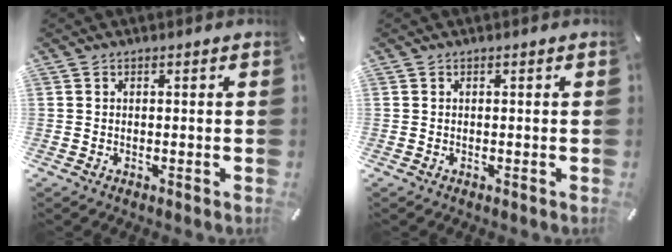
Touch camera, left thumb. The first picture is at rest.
{"total": 0.0}